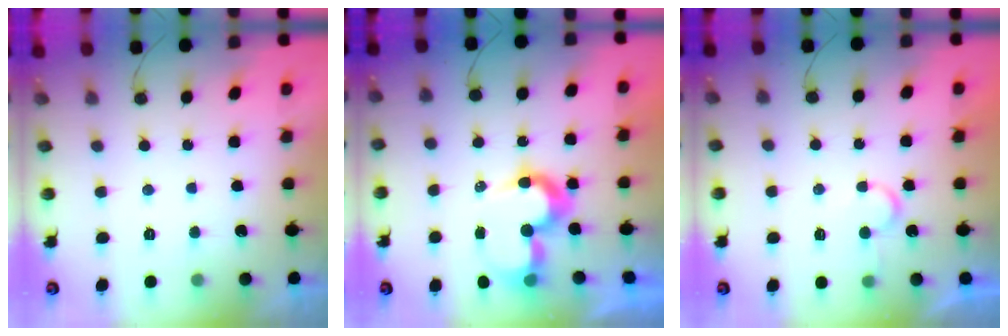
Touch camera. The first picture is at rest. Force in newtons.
{"total": 9.6, "press": 9.5, "slide": 0.9}
{"total": 5.4, "press": 5.4, "slide": 0.4}